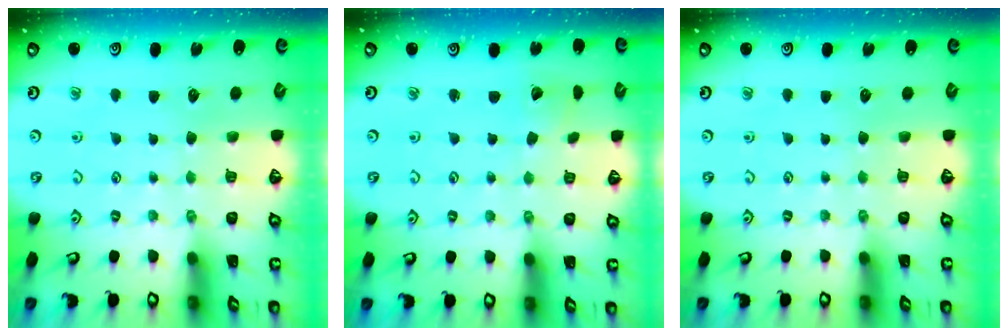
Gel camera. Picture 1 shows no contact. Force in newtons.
{"total": 2.0, "press": 2.0, "slide": 0.3}
{"total": 0.0}